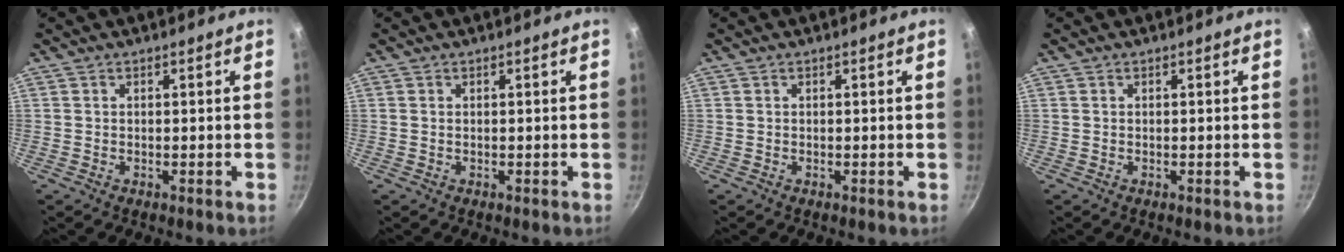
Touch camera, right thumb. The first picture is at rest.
{"total": 0.0}
{"total": 0.0}
{"total": 0.0}